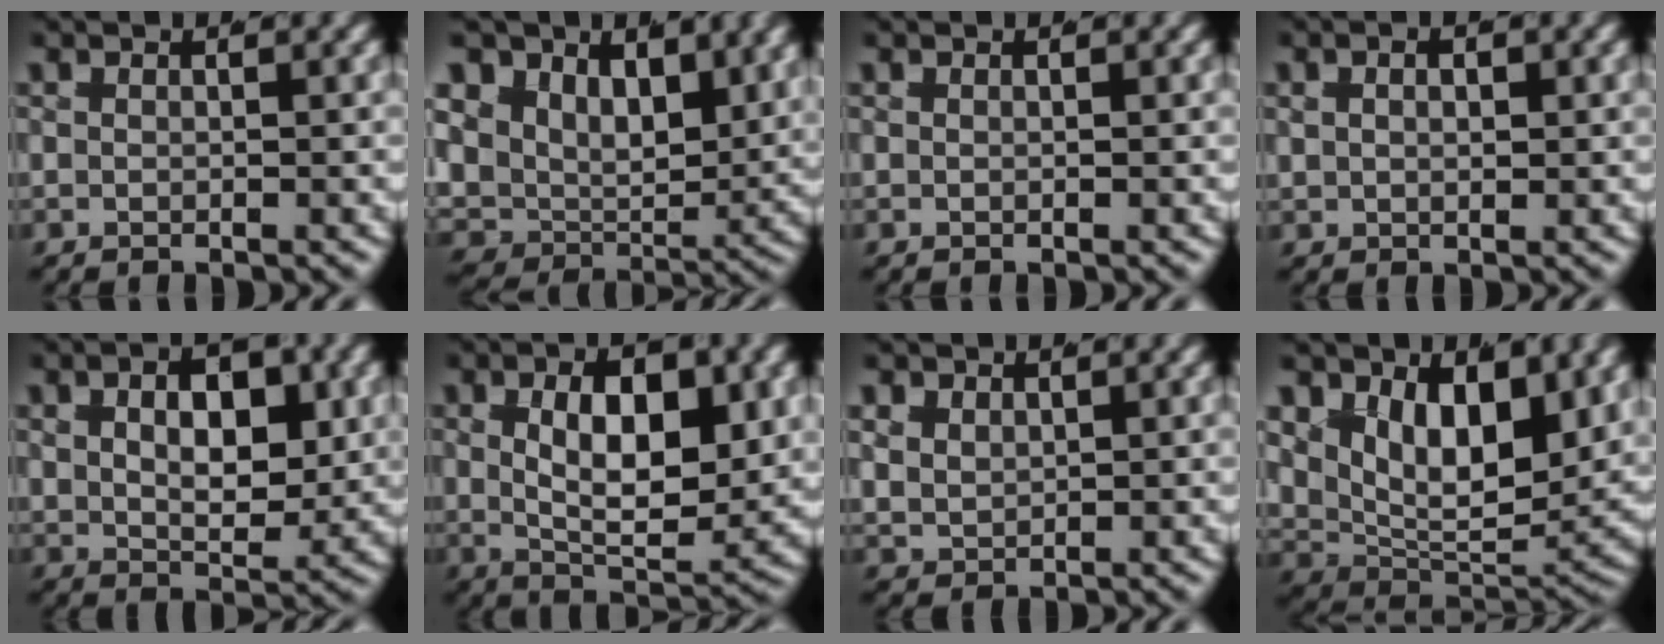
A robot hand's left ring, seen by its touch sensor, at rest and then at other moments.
{"total": 10.8, "force": [1.2, 8.9, 6.1], "torque": [-0.135, -0.041, 0.015]}
{"total": 0.0}
{"total": 1.6, "force": [0.1, 1.2, 1.1], "torque": [-0.022, -0.006, 0.004]}
{"total": 6.7, "force": [1.1, 4.5, 4.8], "torque": [-0.075, -0.013, 0.014]}
{"total": 8.3, "force": [0.1, 4.8, 6.8], "torque": [-0.113, -0.028, 0.002]}
{"total": 3.5, "force": [0.3, 3.3, 1.3], "torque": [-0.060, -0.020, 0.013]}
{"total": 11.3, "force": [1.3, 7.5, 8.3], "torque": [-0.144, -0.027, 0.019]}